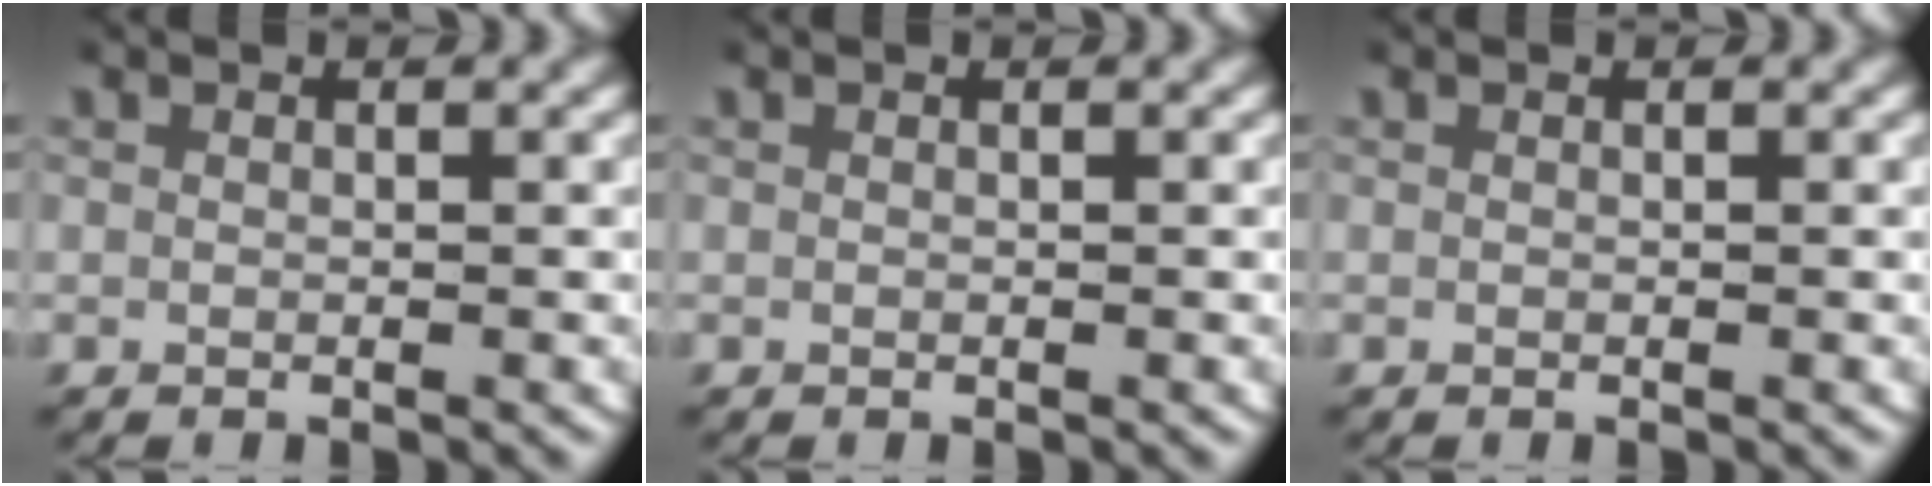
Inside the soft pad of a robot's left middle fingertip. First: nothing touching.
{"total": 0.0}
{"total": 0.0}